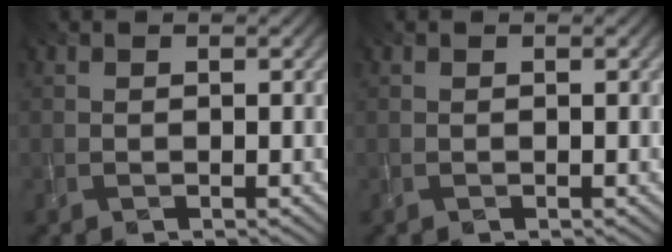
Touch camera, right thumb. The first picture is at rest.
{"total": 0.0}